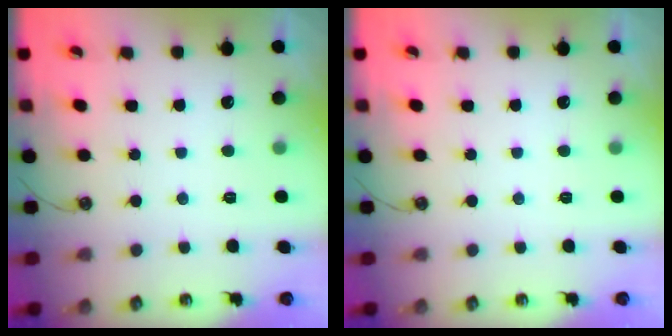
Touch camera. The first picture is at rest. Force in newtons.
{"total": 0.0}